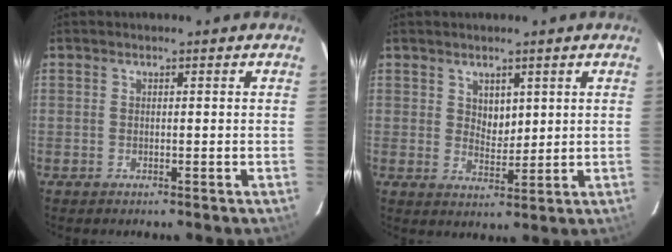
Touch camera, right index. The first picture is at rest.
{"total": 3.7, "force": [1.8, 2.6, 2.0], "torque": [-0.025, -0.001, 0.036]}